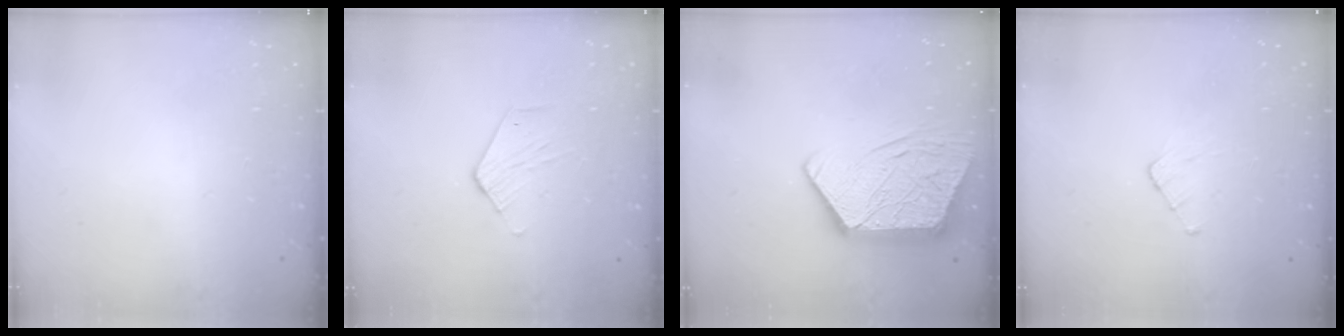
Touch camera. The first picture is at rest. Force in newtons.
{"total": 2.5, "press": 2.5, "slide": 0.2}
{"total": 14.4, "press": 14.3, "slide": 1.2}
{"total": 2.5, "press": 2.5, "slide": 0.3}